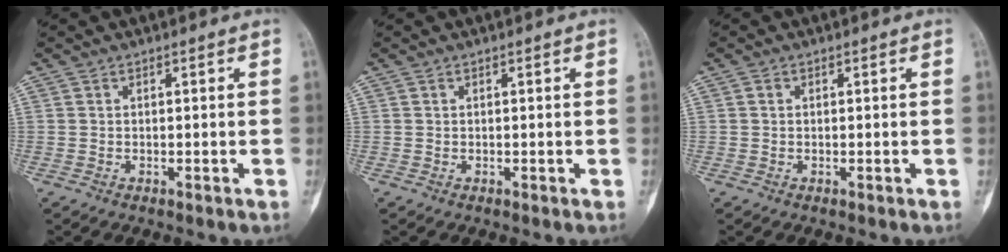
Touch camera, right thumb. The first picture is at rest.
{"total": 0.0}
{"total": 0.6, "force": [0.1, 0.5, 0.3], "torque": [-0.003, 0.001, 0.001]}